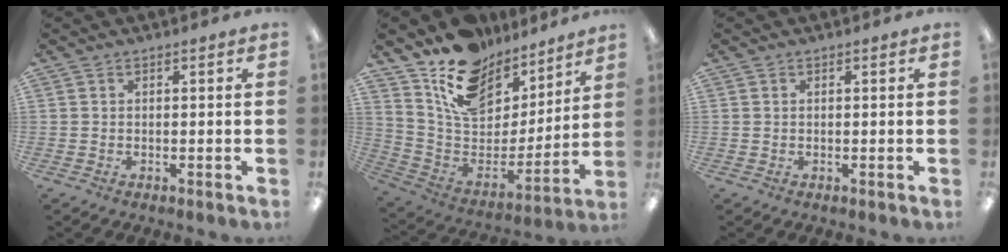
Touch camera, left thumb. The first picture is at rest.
{"total": 15.7, "force": [11.3, 9.4, 5.5], "torque": [-0.114, -0.080, 0.206]}
{"total": 0.0}